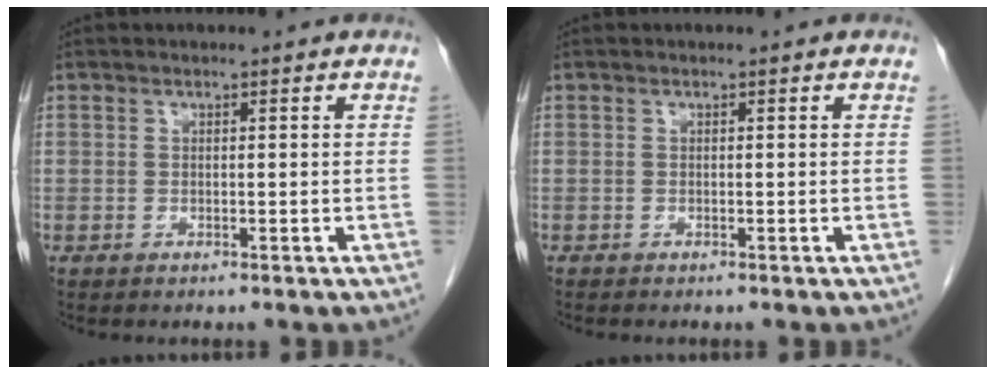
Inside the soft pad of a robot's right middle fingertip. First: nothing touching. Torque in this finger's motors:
{"motor_torque": [0.24, -0.19, 0.06, 0.01]}